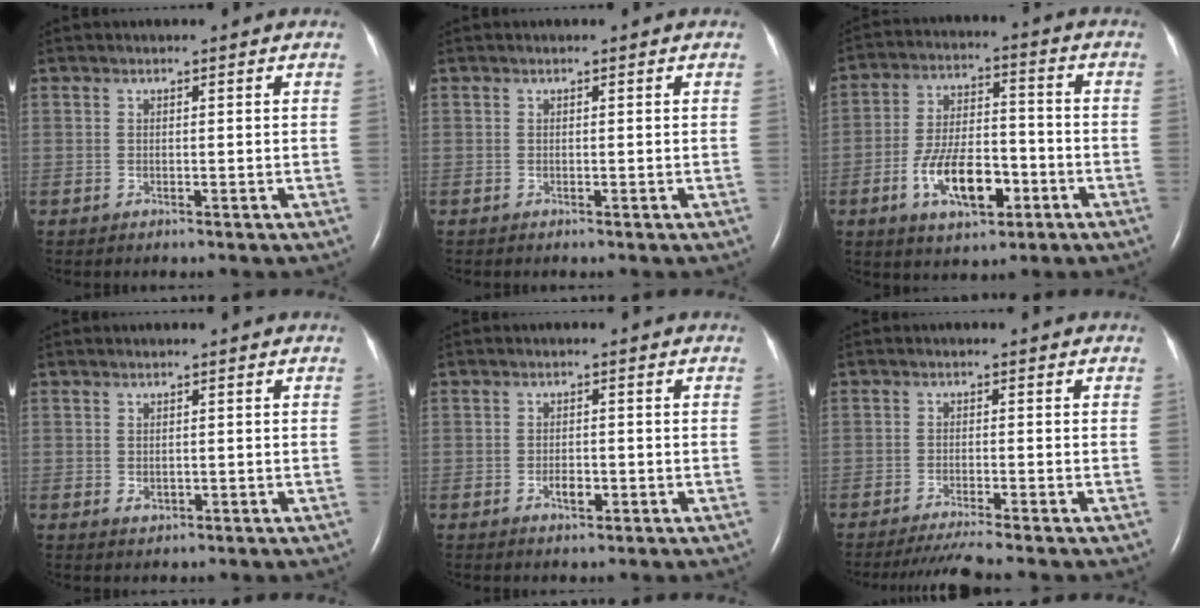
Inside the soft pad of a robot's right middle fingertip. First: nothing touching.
{"total": 0.0}
{"total": 11.2, "force": [-4.5, 4.8, 9.0], "torque": [-0.176, 0.008, -0.075]}
{"total": 1.3, "force": [-0.3, 1.0, 0.8], "torque": [-0.017, -0.002, 0.001]}
{"total": 2.3, "force": [-1.0, 1.0, 1.8], "torque": [-0.031, 0.003, -0.014]}
{"total": 4.7, "force": [-4.1, -1.1, 1.9], "torque": [-0.037, -0.020, -0.073]}